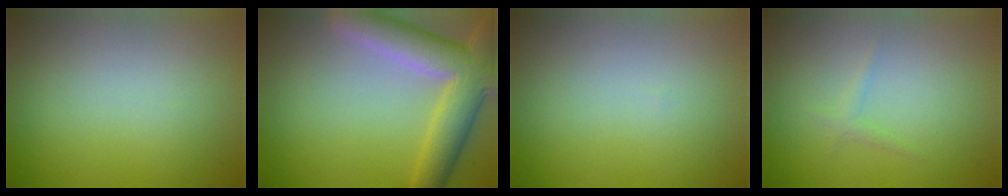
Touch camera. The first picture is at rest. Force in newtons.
{"total": 7.3, "press": 7.3, "slide": 0.6}
{"total": 0.0}
{"total": 0.8, "press": 0.8, "slide": 0.1}